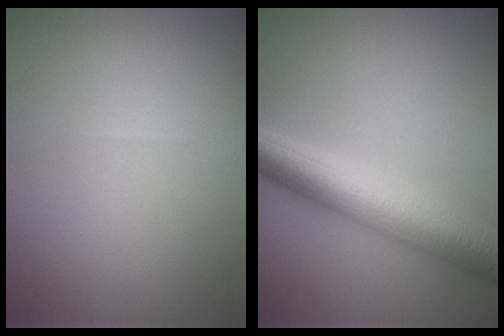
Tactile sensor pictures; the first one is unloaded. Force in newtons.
{"total": 7.5, "press": 7.5, "slide": 0.1}